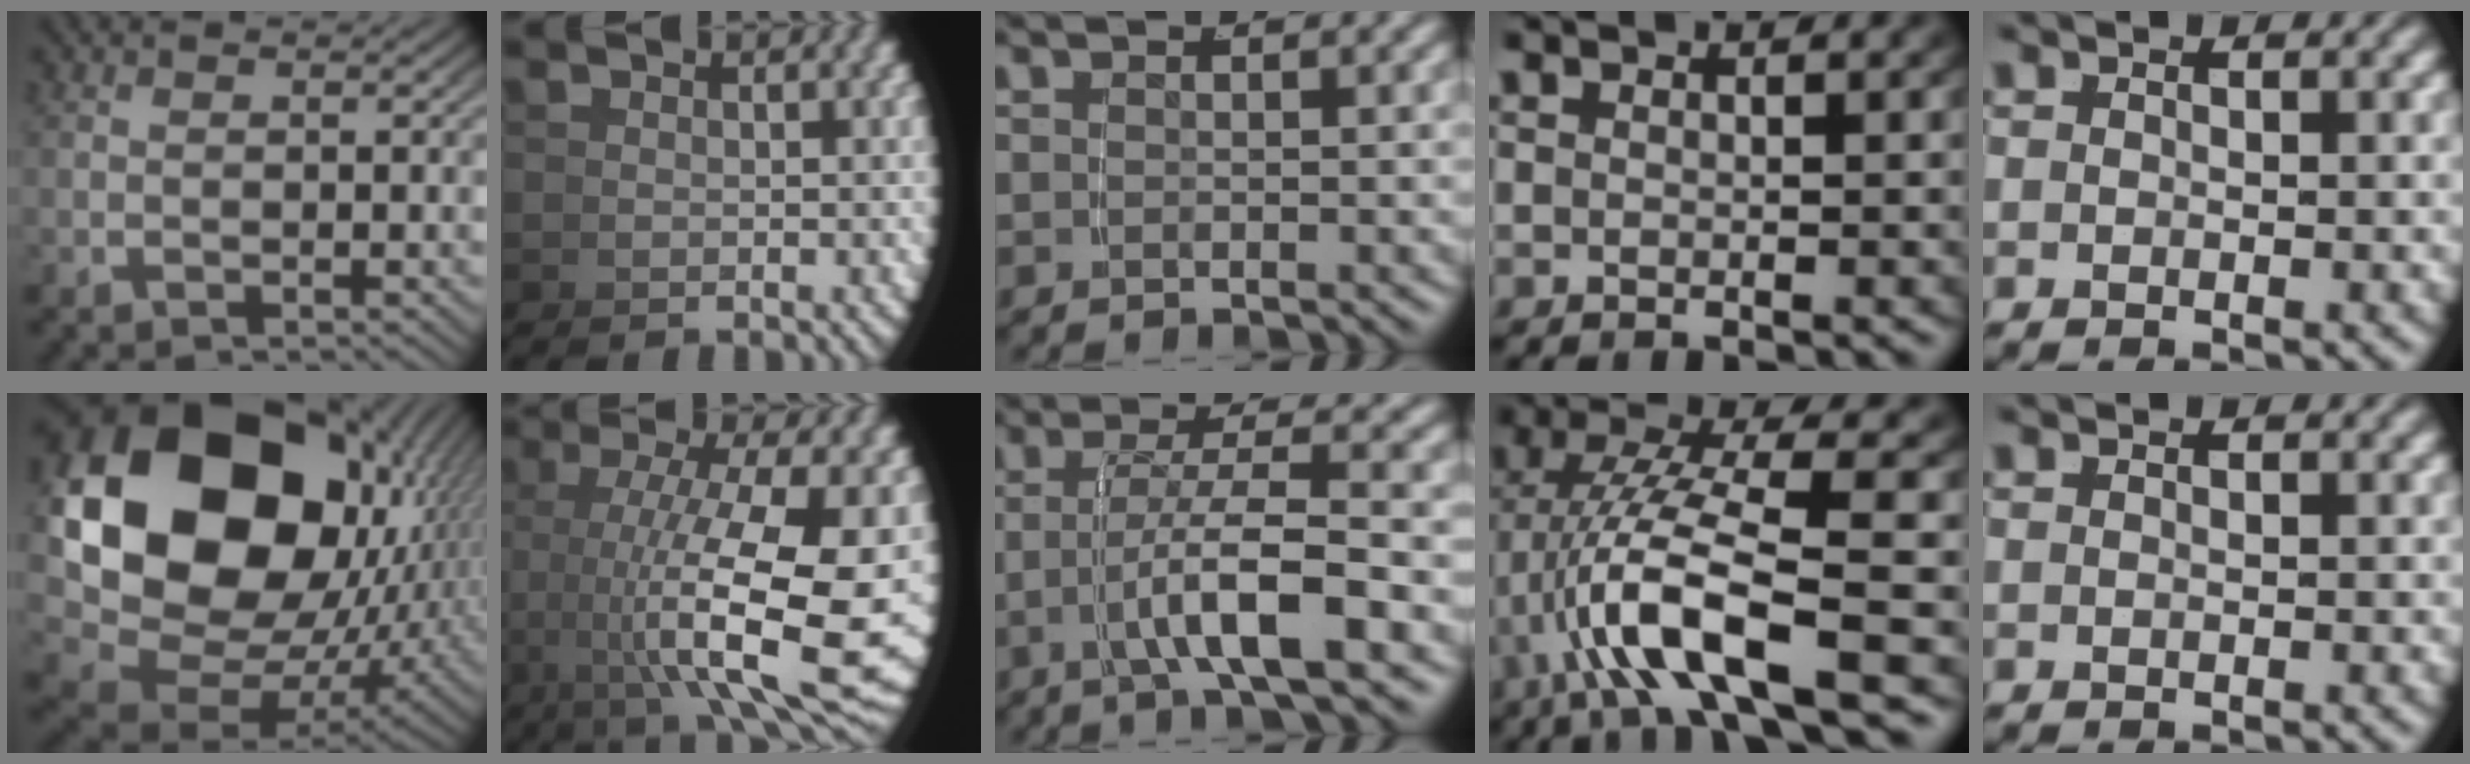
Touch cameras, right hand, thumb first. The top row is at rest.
{"thumb": {"total": 25.8, "force": [1.5, 17.4, 19.0], "torque": [-0.396, -0.058, 0.050]}, "index": {"total": 12.3, "force": [-0.1, 5.1, 11.2], "torque": [-0.173, -0.036, 0.025]}, "middle": {"total": 5.0, "force": [-1.9, 0.2, 4.7], "torque": [-0.081, -0.001, -0.031]}, "ring": {"total": 8.8, "force": [-1.7, 3.6, 7.8], "torque": [-0.174, -0.020, -0.020]}}